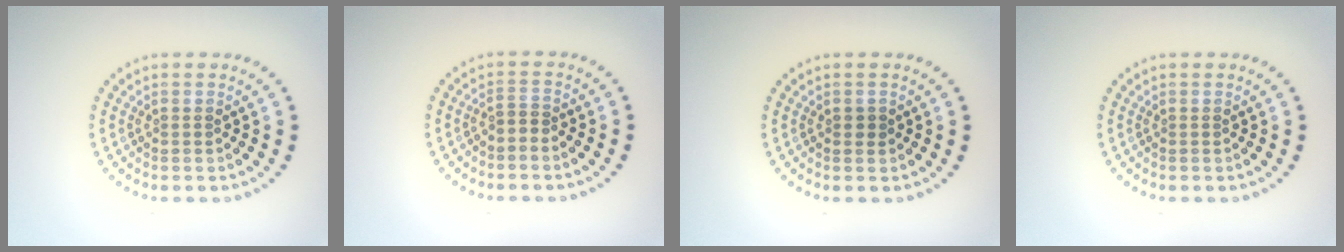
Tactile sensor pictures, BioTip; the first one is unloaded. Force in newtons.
{"total": 0.9, "press": 0.6, "slide": 0.6}
{"total": 0.9, "press": 0.8, "slide": 0.1}
{"total": 0.0}